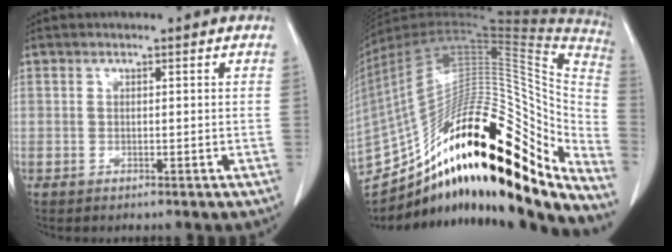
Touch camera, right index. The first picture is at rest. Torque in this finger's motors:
{"motor_torque": [1.91, -0.23, 0.60, 0.17]}